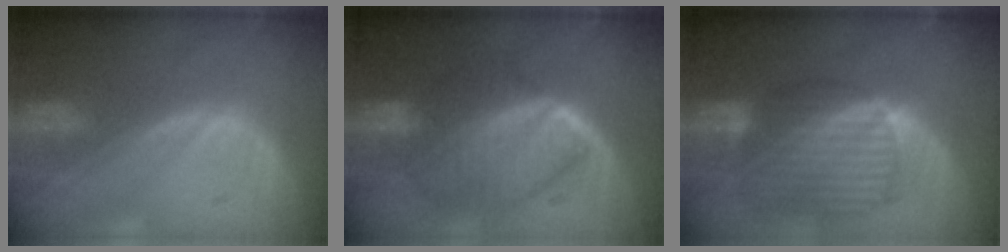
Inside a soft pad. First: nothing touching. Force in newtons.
{"total": 10.3, "press": 10.2, "slide": 1.0}
{"total": 10.6, "press": 9.0, "slide": 5.5}